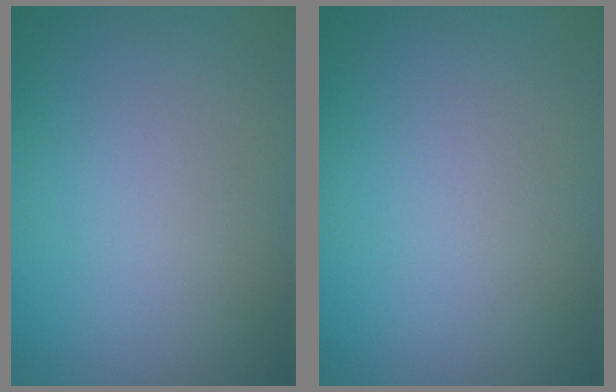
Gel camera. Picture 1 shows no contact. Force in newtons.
{"total": 0.0}